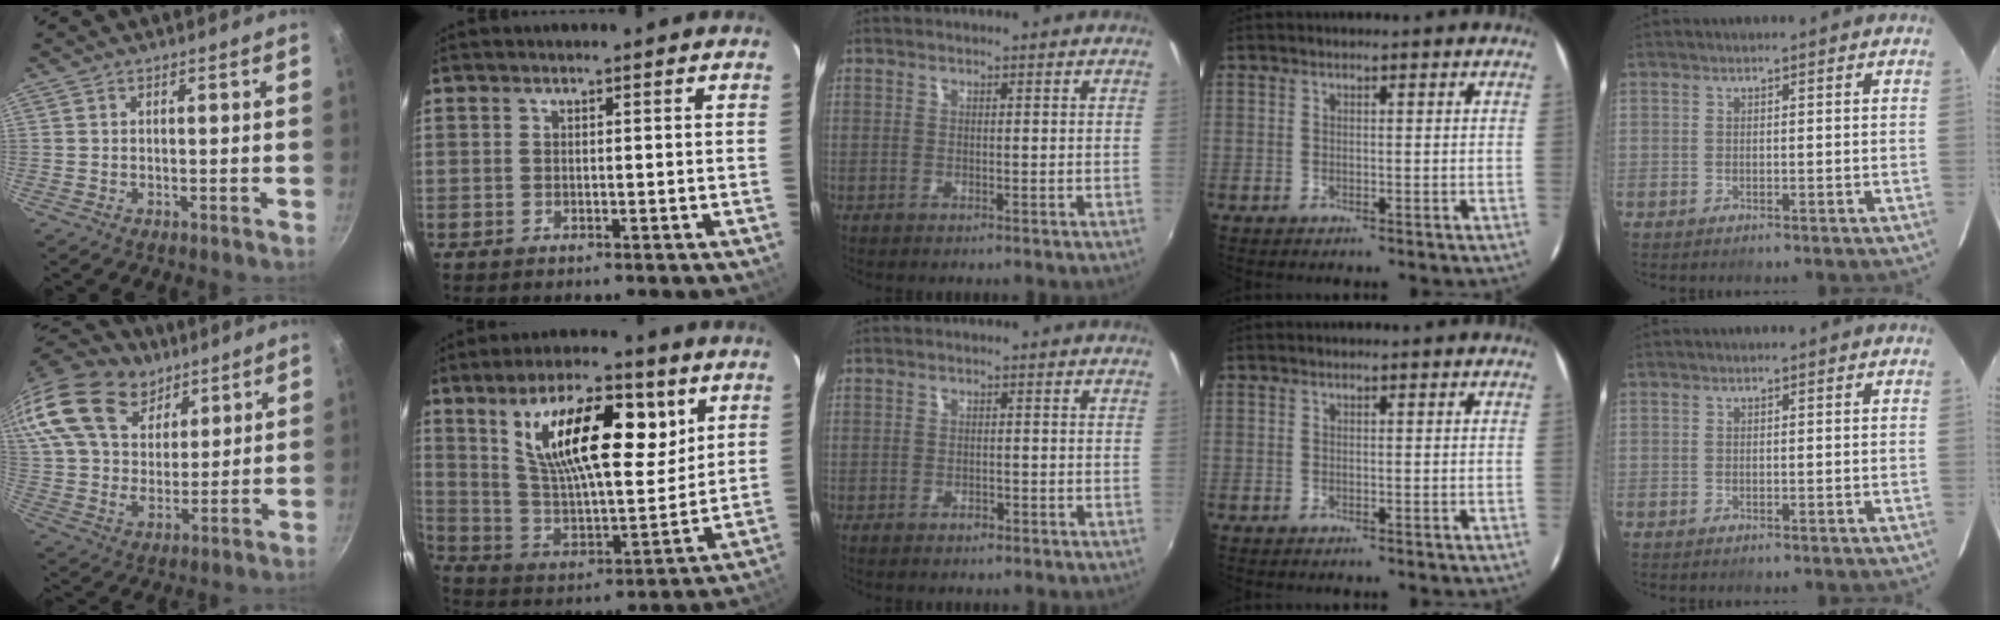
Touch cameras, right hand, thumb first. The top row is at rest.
{"thumb": {"total": 26.0, "force": [15.9, 16.2, 12.7], "torque": [-0.264, -0.007, 0.292]}, "index": {"total": 20.2, "force": [8.8, 7.6, 16.5], "torque": [-0.285, 0.011, 0.159]}, "middle": {"total": 1.5, "force": [-1.1, 0.7, 0.8], "torque": [-0.014, -0.001, -0.017]}}